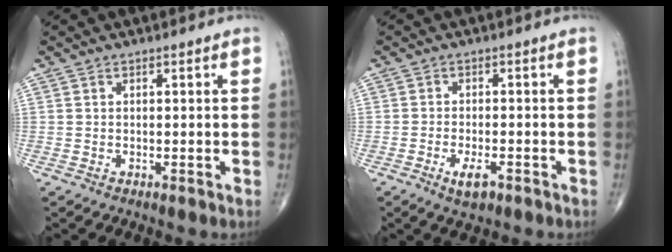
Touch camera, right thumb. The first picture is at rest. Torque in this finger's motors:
{"motor_torque": [-0.43, -0.13, 0.00, -0.05, 0.00]}